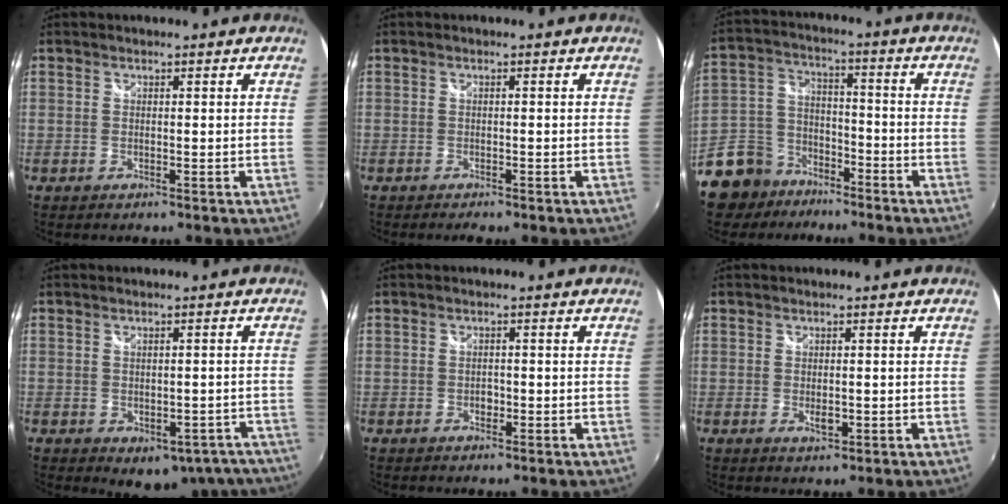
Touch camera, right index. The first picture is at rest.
{"total": 1.9, "force": [-1.6, 0.5, 0.9], "torque": [-0.021, -0.011, -0.023]}
{"total": 14.8, "force": [-10.4, 9.6, 4.3], "torque": [-0.132, 0.028, -0.172]}
{"total": 11.1, "force": [-7.8, 6.7, 4.4], "torque": [-0.056, 0.017, -0.070]}
{"total": 1.4, "force": [-0.5, 1.1, 0.7], "torque": [-0.012, 0.001, -0.008]}
{"total": 2.1, "force": [-0.5, 1.2, 1.7], "torque": [-0.028, -0.004, -0.007]}